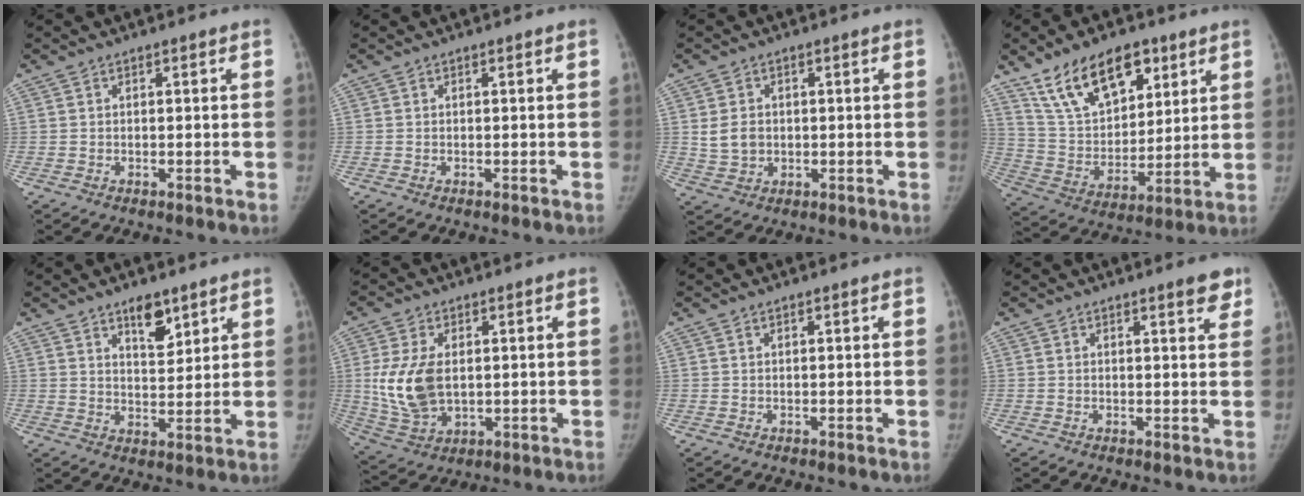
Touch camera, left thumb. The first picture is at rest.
{"total": 0.0}
{"total": 4.5, "force": [0.3, 3.7, 2.5], "torque": [-0.032, 0.000, 0.015]}
{"total": 17.6, "force": [10.7, 9.6, 10.2], "torque": [-0.130, -0.040, 0.203]}
{"total": 6.3, "force": [4.2, 2.8, 3.8], "torque": [-0.036, -0.032, 0.069]}
{"total": 11.5, "force": [0.9, 7.1, 9.0], "torque": [-0.177, -0.010, 0.031]}
{"total": 0.0}
{"total": 3.5, "force": [2.3, 0.8, 2.5], "torque": [-0.021, -0.011, 0.027]}